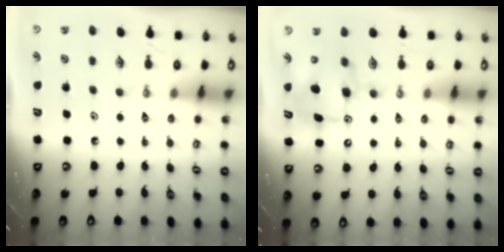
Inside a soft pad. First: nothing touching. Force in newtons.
{"total": 8.5, "press": 8.5, "slide": 0.9}